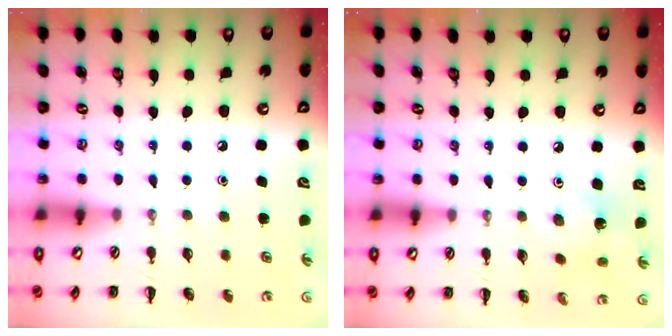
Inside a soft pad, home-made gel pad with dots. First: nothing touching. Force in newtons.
{"total": 2.2, "press": 2.2, "slide": 0.4}